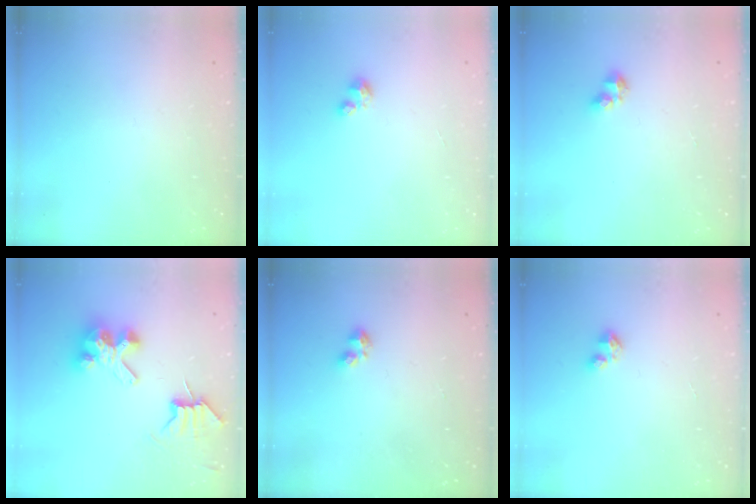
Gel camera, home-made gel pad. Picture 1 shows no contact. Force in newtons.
{"total": 2.5, "press": 2.5, "slide": 0.3}
{"total": 2.9, "press": 2.9, "slide": 0.3}
{"total": 7.1, "press": 7.1, "slide": 0.7}
{"total": 2.2, "press": 2.2, "slide": 0.4}
{"total": 2.1, "press": 2.1, "slide": 0.2}